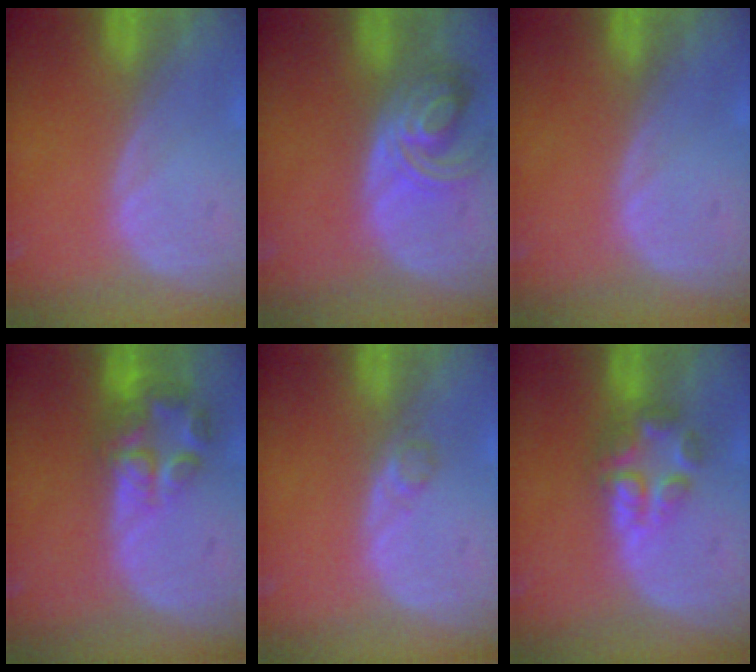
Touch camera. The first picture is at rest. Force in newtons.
{"total": 7.4, "press": 6.7, "slide": 3.2}
{"total": 0.0}
{"total": 6.8, "press": 6.3, "slide": 2.6}
{"total": 1.4, "press": 1.4, "slide": 0.1}
{"total": 6.0, "press": 5.3, "slide": 2.8}